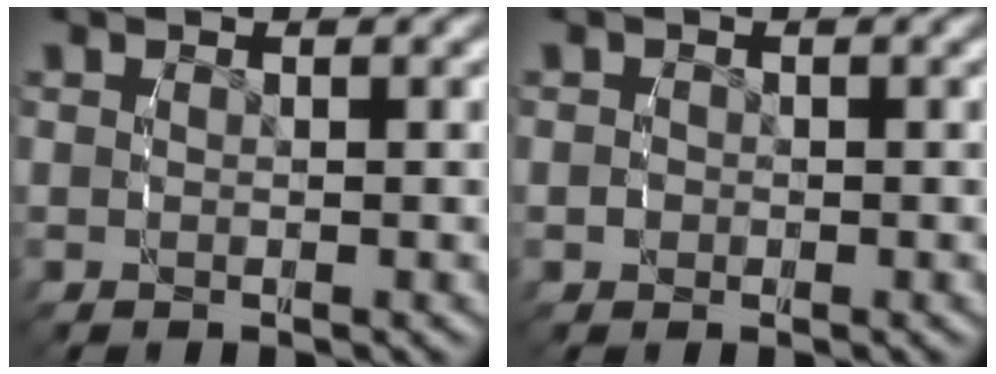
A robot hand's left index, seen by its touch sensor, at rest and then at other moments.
{"total": 1.0, "force": [-0.4, 0.9, 0.1], "torque": [-0.009, -0.006, -0.005]}